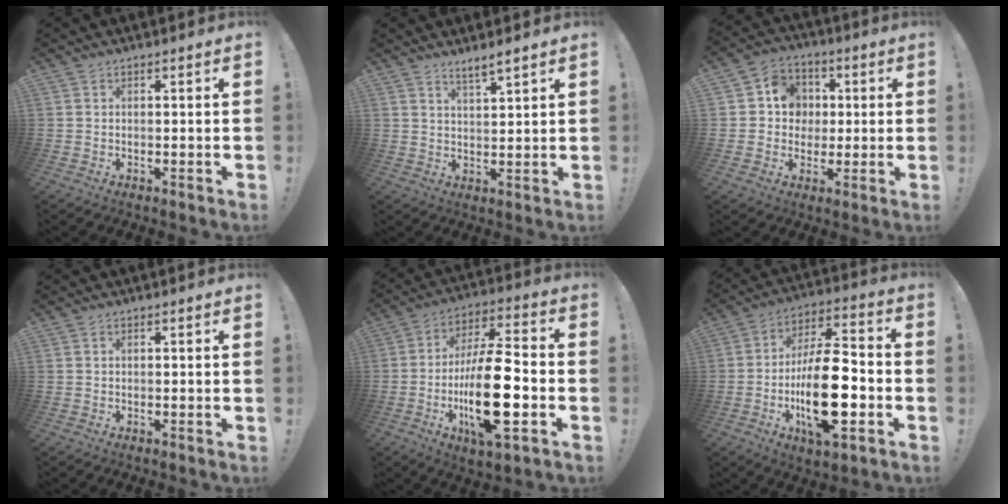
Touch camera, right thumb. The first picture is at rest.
{"total": 4.3, "force": [3.6, 0.3, 2.3], "torque": [-0.041, -0.022, 0.062]}
{"total": 9.4, "force": [0.7, 9.0, 2.6], "torque": [-0.029, 0.002, 0.020]}
{"total": 0.0}
{"total": 21.6, "force": [-5.0, 6.7, 20.0], "torque": [-0.371, 0.006, -0.081]}
{"total": 20.4, "force": [-5.3, 8.5, 17.8], "torque": [-0.314, 0.014, -0.084]}